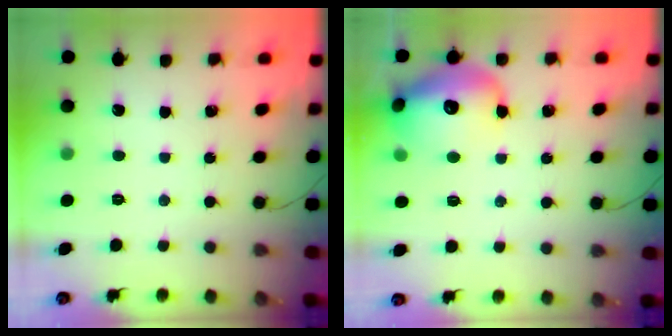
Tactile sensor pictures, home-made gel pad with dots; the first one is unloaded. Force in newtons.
{"total": 18.1, "press": 17.9, "slide": 2.0}